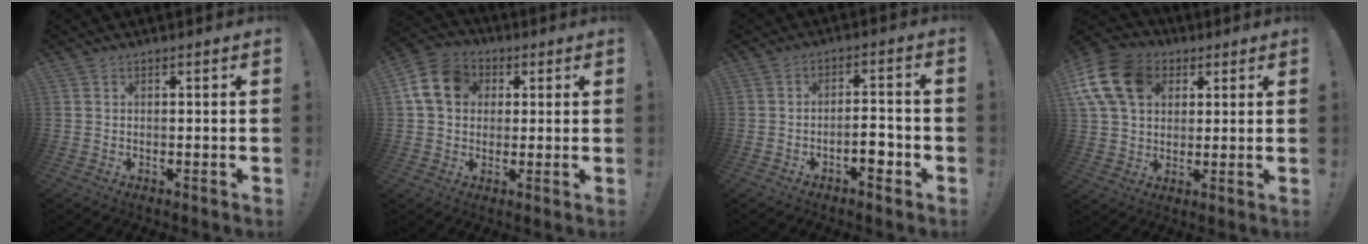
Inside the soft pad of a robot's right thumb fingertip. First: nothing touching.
{"total": 12.6, "force": [2.9, 10.2, 6.8], "torque": [-0.115, 0.010, 0.062]}
{"total": 5.7, "force": [-3.0, 2.1, 4.4], "torque": [-0.061, 0.015, -0.051]}
{"total": 16.3, "force": [5.6, 12.2, 9.2], "torque": [-0.176, -0.011, 0.111]}